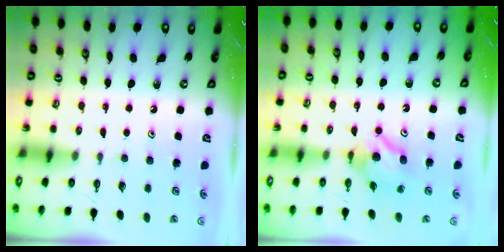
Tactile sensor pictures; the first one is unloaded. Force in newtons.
{"total": 7.6, "press": 7.5, "slide": 0.6}